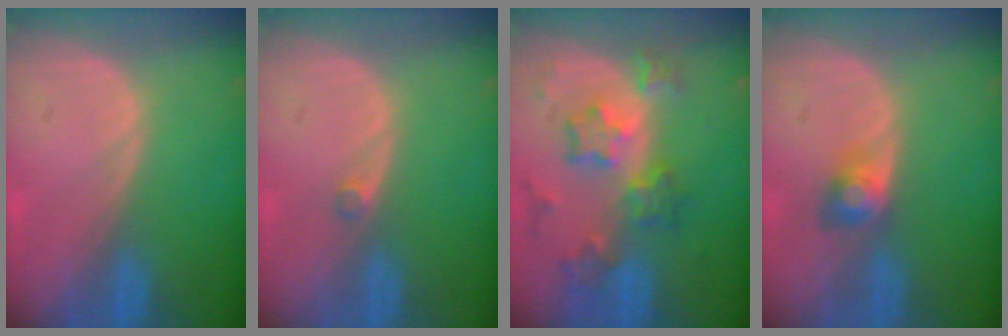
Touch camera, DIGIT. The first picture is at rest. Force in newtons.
{"total": 1.0, "press": 0.9, "slide": 0.5}
{"total": 8.6, "press": 7.6, "slide": 4.0}
{"total": 2.9, "press": 2.8, "slide": 0.1}